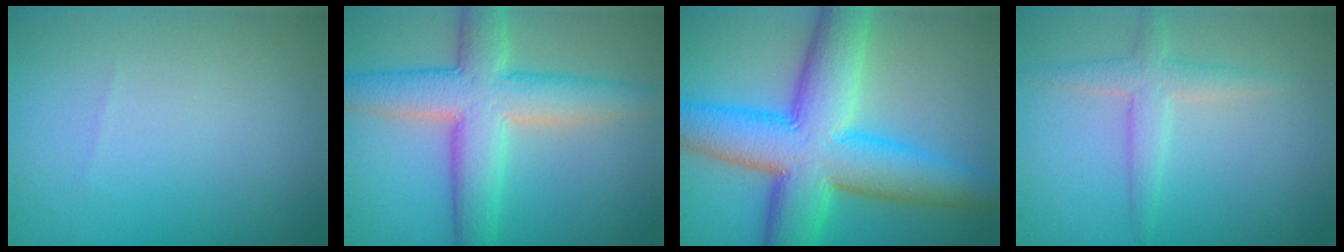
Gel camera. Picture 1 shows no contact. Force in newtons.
{"total": 7.3, "press": 7.3, "slide": 0.2}
{"total": 11.5, "press": 11.5, "slide": 0.2}
{"total": 2.5, "press": 2.4, "slide": 0.3}